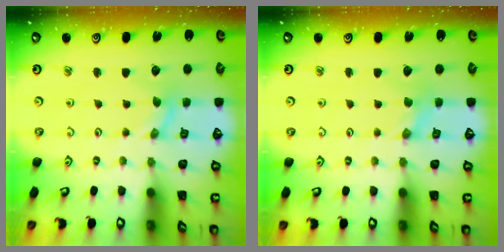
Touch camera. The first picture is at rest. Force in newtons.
{"total": 0.0}